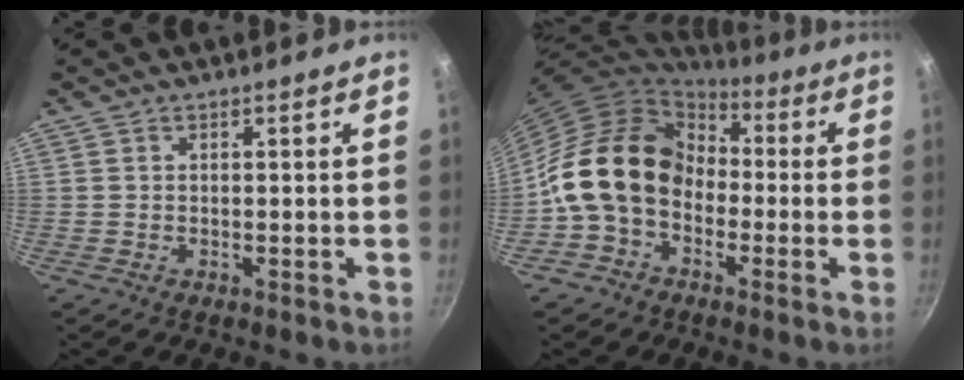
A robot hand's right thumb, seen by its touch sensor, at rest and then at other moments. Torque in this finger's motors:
{"motor_torque": [2.14, 2.87, 1.36, -1.42, 0.26]}